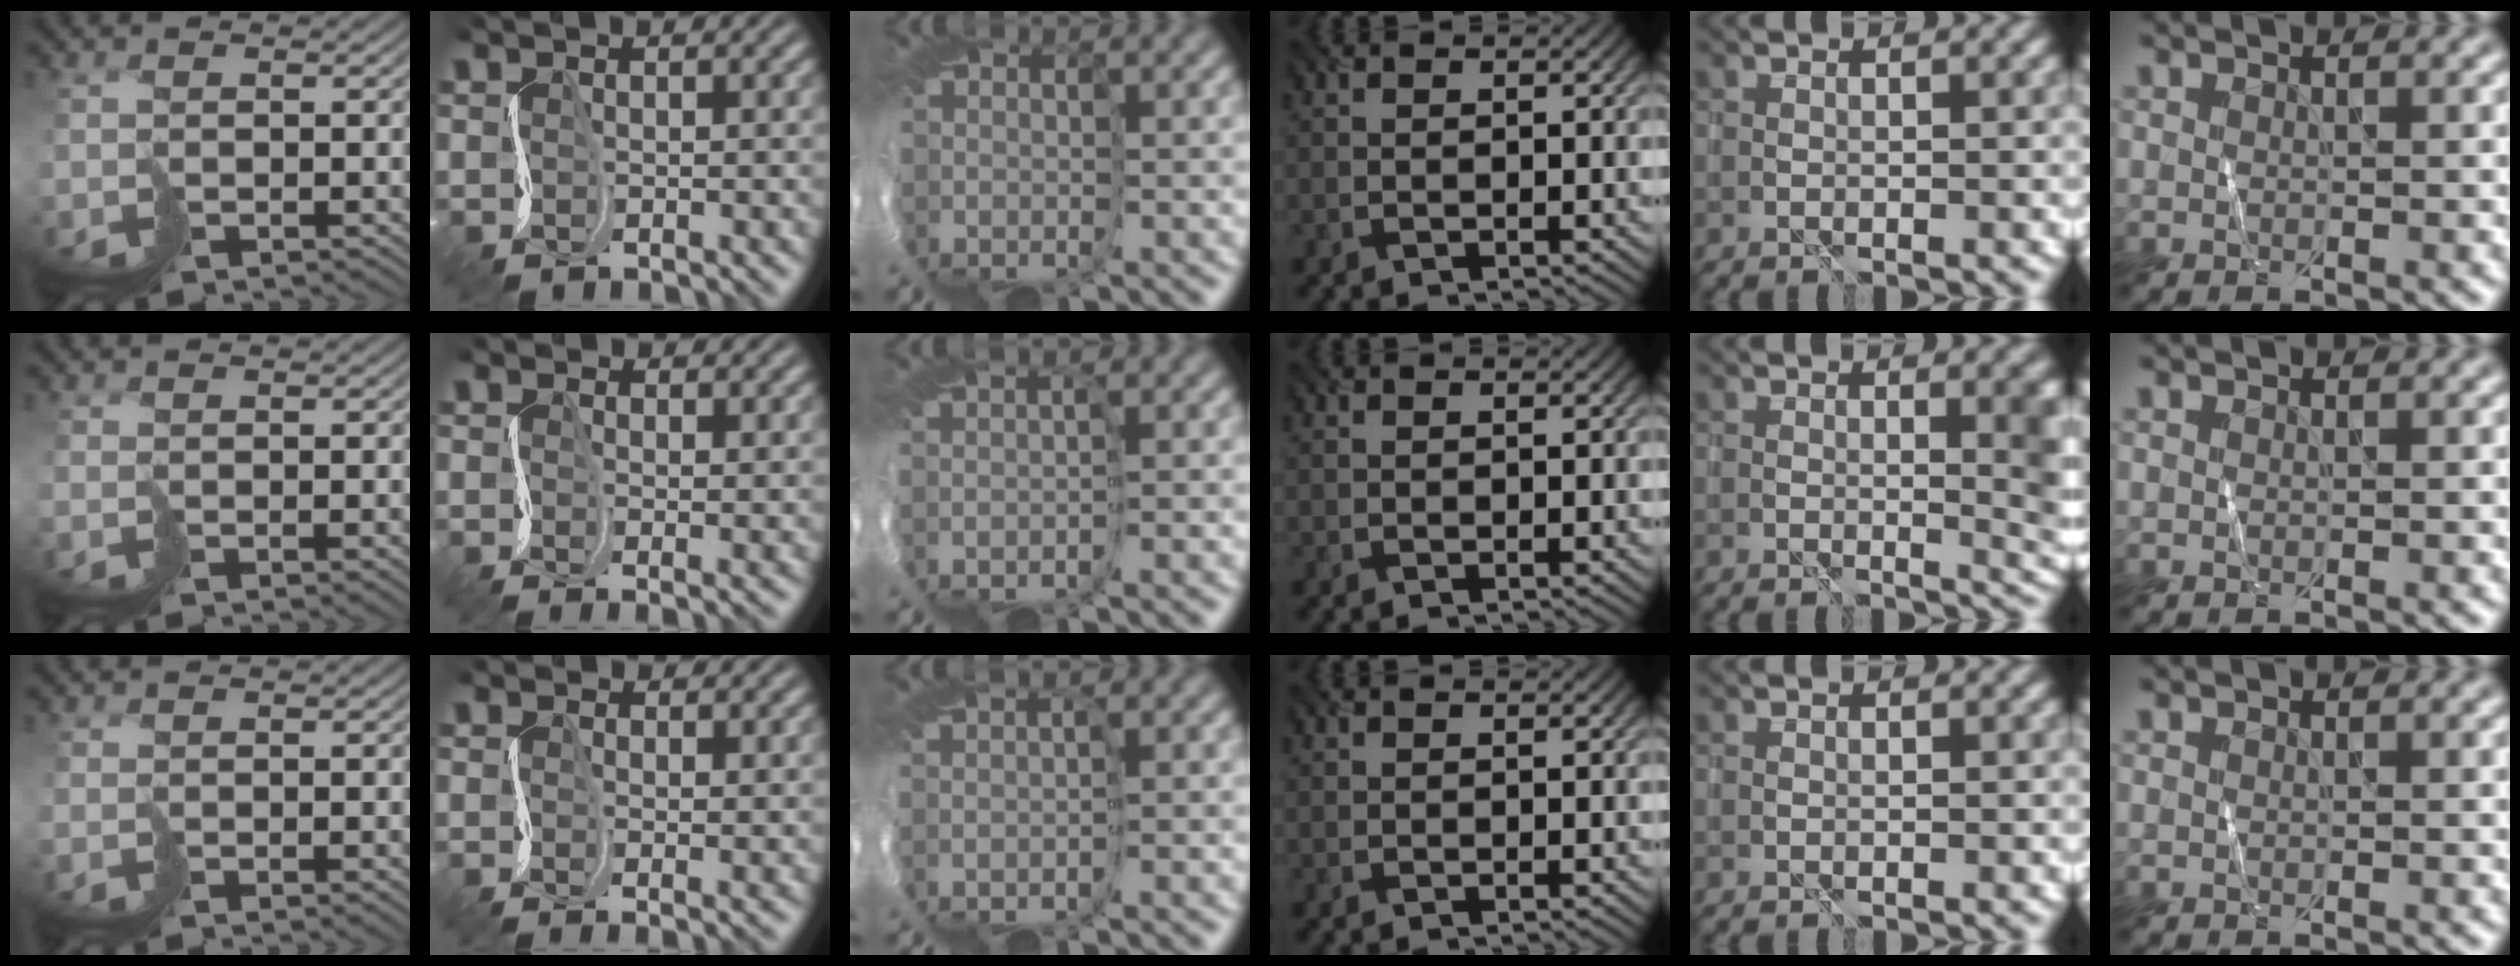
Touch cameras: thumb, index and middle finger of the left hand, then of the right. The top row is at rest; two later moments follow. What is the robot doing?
{"motion": "cut", "object": "tissue"}